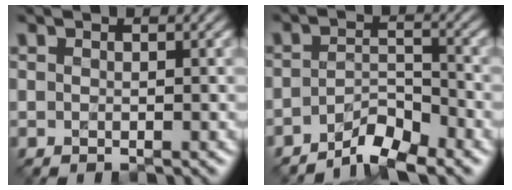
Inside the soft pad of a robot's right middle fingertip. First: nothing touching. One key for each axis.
{"total": 3.9, "fx": -3.1, "fy": 1.0, "fz": 2.1, "tx": -0.036, "ty": 0.005, "tz": -0.062}